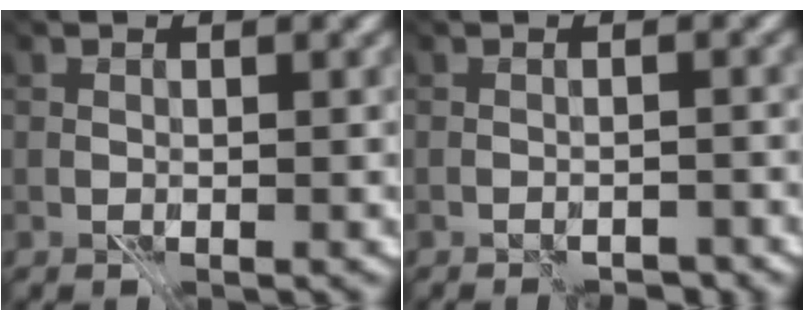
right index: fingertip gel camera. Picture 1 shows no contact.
{"total": 2.4, "force": [-2.4, 0.0, 0.2], "torque": [0.020, 0.007, -0.022]}